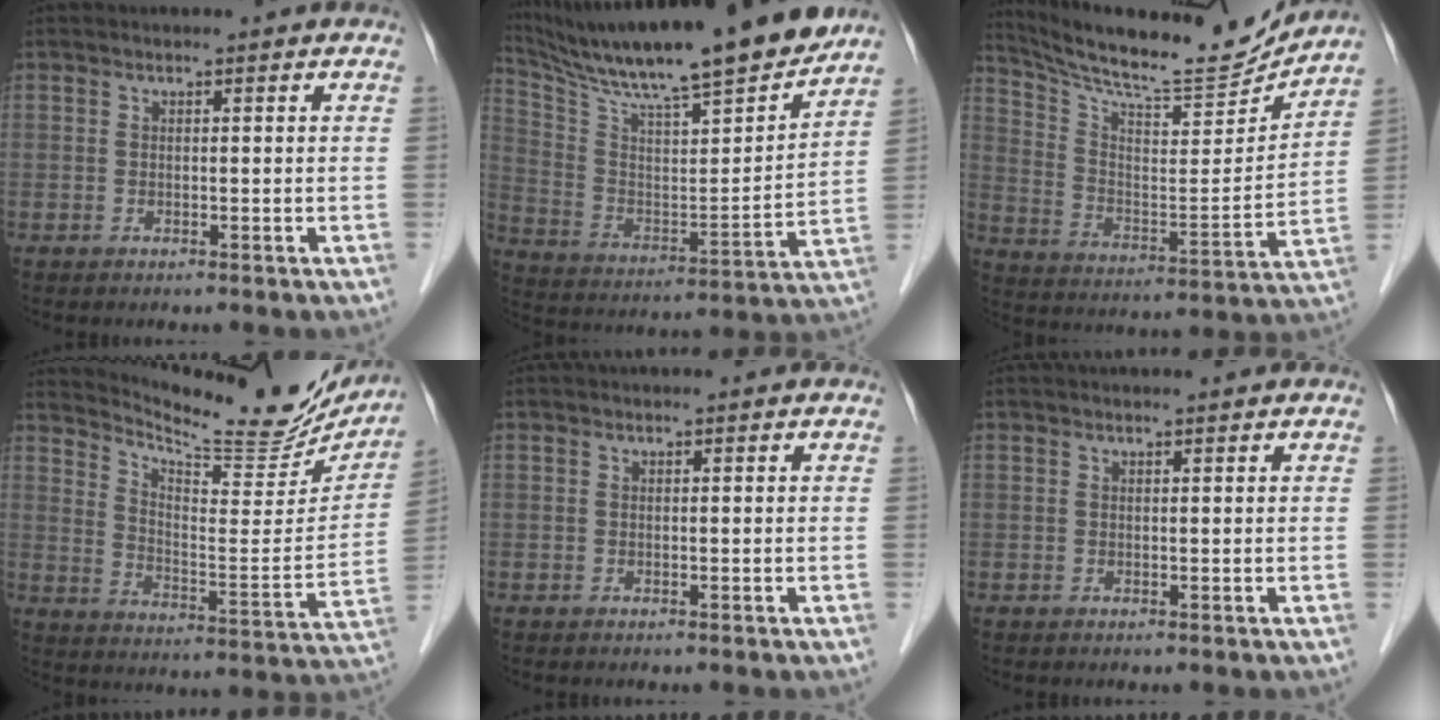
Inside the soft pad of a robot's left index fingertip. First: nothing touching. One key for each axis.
{"total": 23.9, "fx": 20.4, "fy": 1.4, "fz": 12.3, "tx": -0.220, "ty": -0.023, "tz": 0.319}
{"total": 18.8, "fx": 17.7, "fy": 1.1, "fz": 6.5, "tx": -0.125, "ty": -0.044, "tz": 0.273}
{"total": 19.6, "fx": 18.2, "fy": 3.4, "fz": 6.5, "tx": -0.104, "ty": -0.052, "tz": 0.246}
{"total": 0.0}
{"total": 0.6, "fx": 0.5, "fy": -0.2, "fz": 0.3, "tx": -0.006, "ty": 0.000, "tz": 0.008}